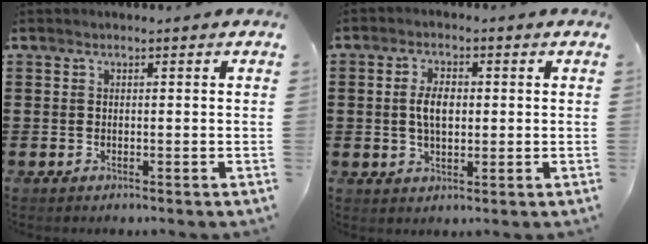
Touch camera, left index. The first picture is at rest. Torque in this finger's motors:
{"motor_torque": [1.11, 1.02, 0.55, 0.15]}